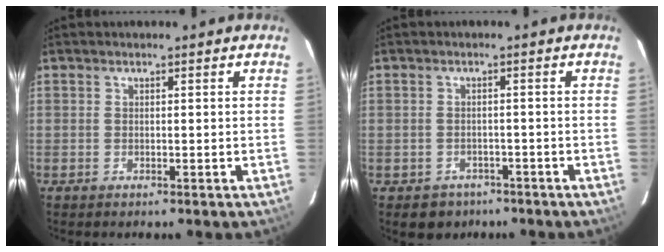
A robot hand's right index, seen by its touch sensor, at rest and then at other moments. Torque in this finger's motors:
{"motor_torque": [0.05, -0.11, -0.04, -0.05]}